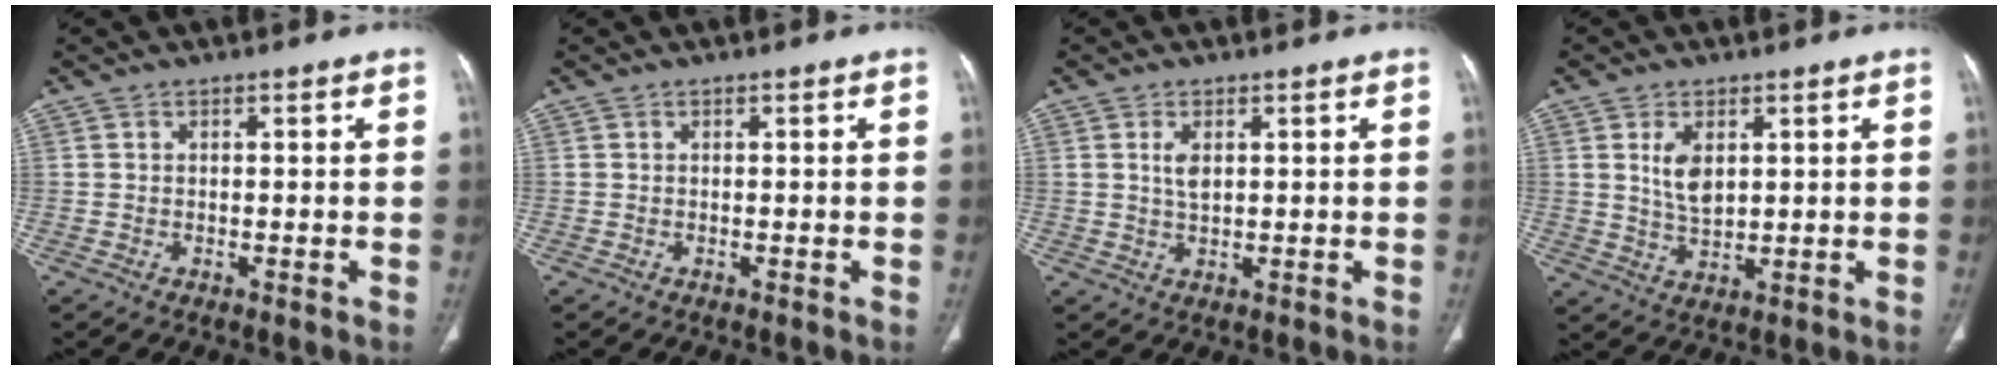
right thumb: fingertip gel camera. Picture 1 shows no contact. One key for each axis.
{"total": 0.0}
{"total": 2.9, "fx": 1.0, "fy": 1.4, "fz": 2.4, "tx": -0.045, "ty": -0.005, "tz": 0.022}
{"total": 5.8, "fx": 1.8, "fy": 3.2, "fz": 4.4, "tx": -0.073, "ty": -0.014, "tz": 0.043}